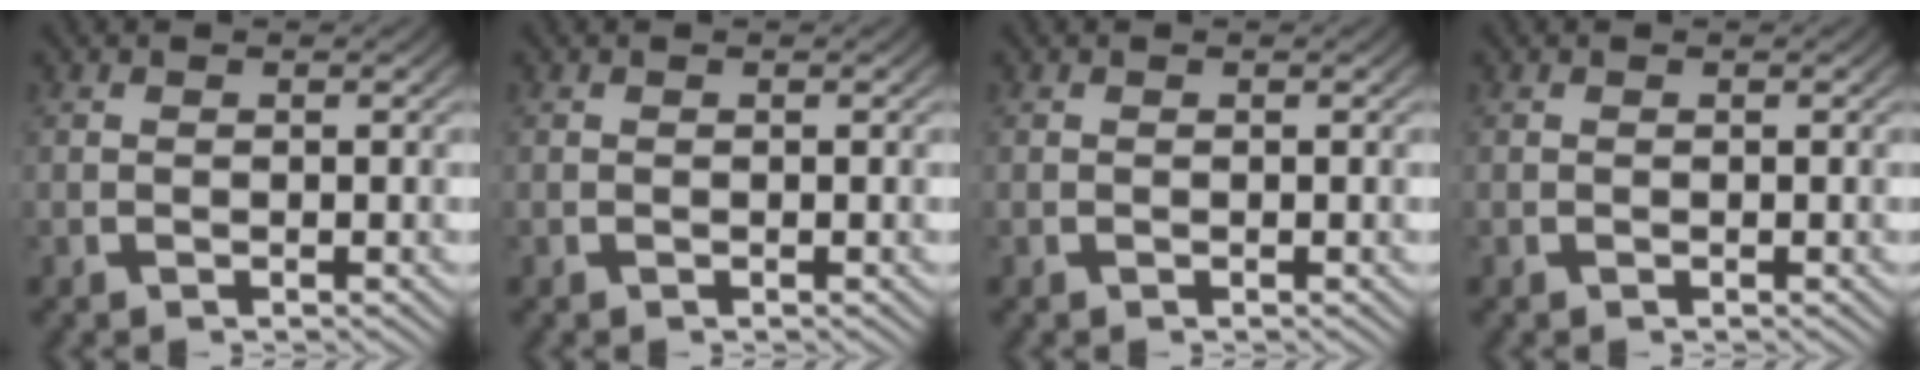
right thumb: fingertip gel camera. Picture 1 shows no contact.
{"total": 0.0}
{"total": 0.0}
{"total": 0.0}